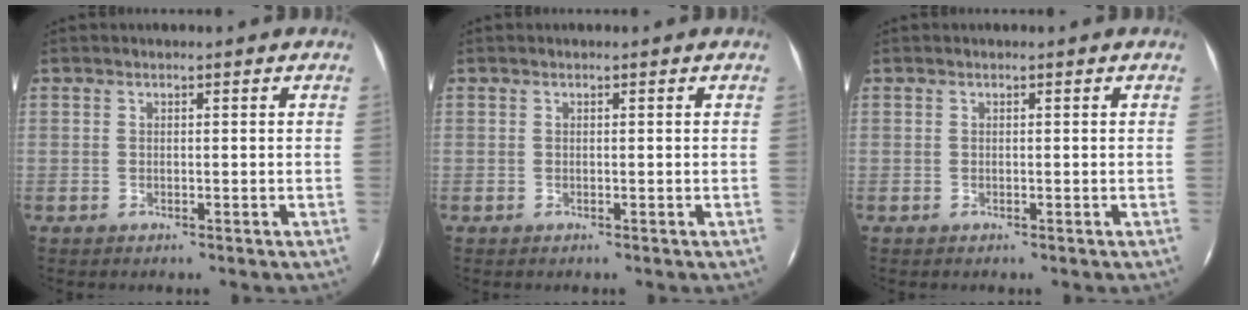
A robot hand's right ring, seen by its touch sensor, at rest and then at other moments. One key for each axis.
{"total": 0.0}
{"total": 0.0}